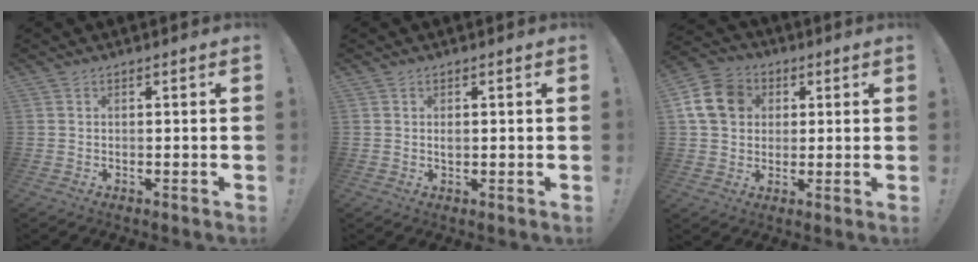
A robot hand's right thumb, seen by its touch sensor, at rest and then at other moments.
{"total": 1.0, "force": [0.0, 0.7, 0.7], "torque": [-0.015, 0.003, 0.000]}
{"total": 13.6, "force": [3.2, 11.4, 6.7], "torque": [-0.104, 0.004, 0.070]}